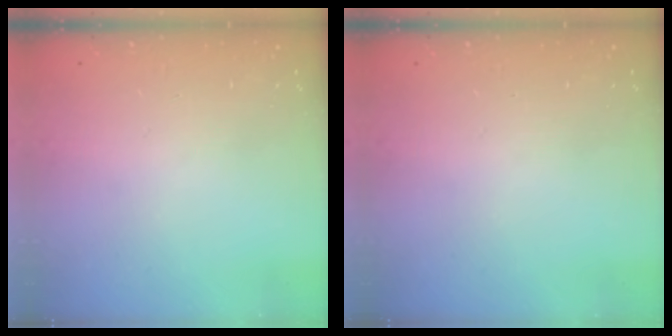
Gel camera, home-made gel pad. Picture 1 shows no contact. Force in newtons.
{"total": 0.0}